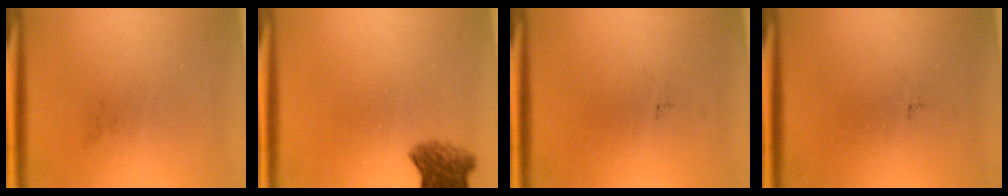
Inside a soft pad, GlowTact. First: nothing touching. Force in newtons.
{"total": 5.5}
{"total": 0.0}
{"total": 0.0}